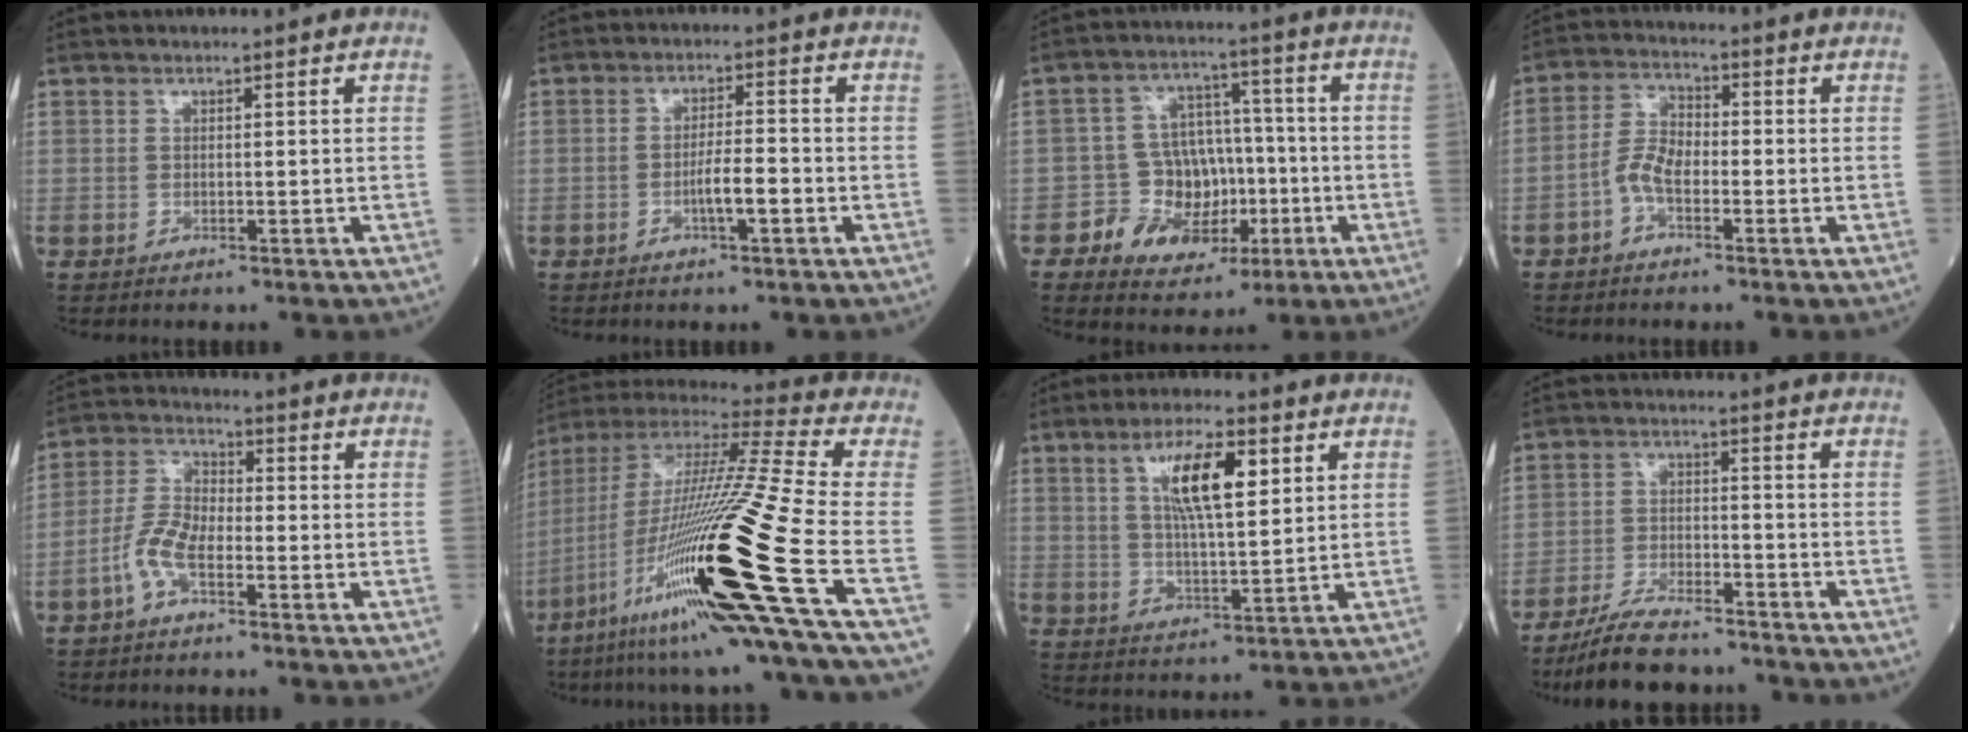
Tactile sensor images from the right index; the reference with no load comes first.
{"total": 4.2, "force": [-1.5, 0.4, 3.9], "torque": [-0.067, 0.000, -0.027]}
{"total": 9.4, "force": [-3.1, 7.6, 4.7], "torque": [-0.072, 0.025, -0.041]}
{"total": 4.8, "force": [-2.1, 2.1, 3.8], "torque": [-0.078, 0.012, -0.047]}
{"total": 6.0, "force": [-2.8, 2.1, 4.9], "torque": [-0.110, 0.007, -0.062]}
{"total": 30.0, "force": [-11.5, -1.1, 27.6], "torque": [-0.498, -0.048, -0.215]}
{"total": 9.4, "force": [3.5, 1.9, 8.5], "torque": [-0.154, 0.005, 0.065]}
{"total": 10.4, "force": [-9.3, 1.9, 4.3], "torque": [-0.077, -0.012, -0.159]}